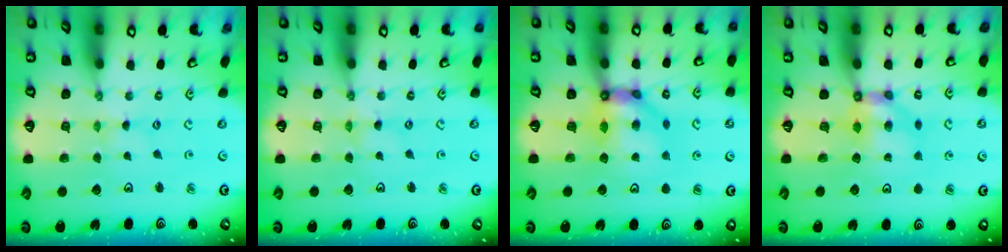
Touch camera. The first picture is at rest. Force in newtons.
{"total": 0.8, "press": 0.7, "slide": 0.2}
{"total": 9.2, "press": 9.1, "slide": 1.2}
{"total": 6.5, "press": 6.5, "slide": 0.2}